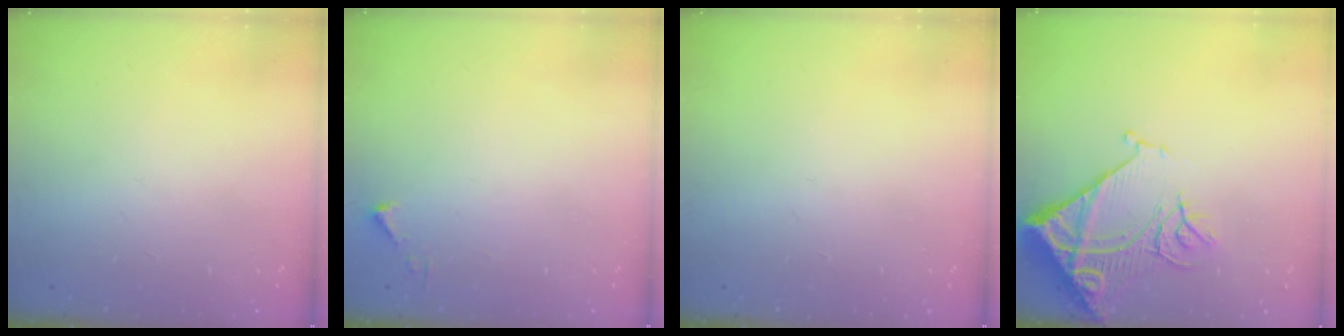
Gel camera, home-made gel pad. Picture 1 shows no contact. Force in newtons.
{"total": 2.7, "press": 2.7, "slide": 0.3}
{"total": 0.0}
{"total": 15.3, "press": 15.2, "slide": 1.8}